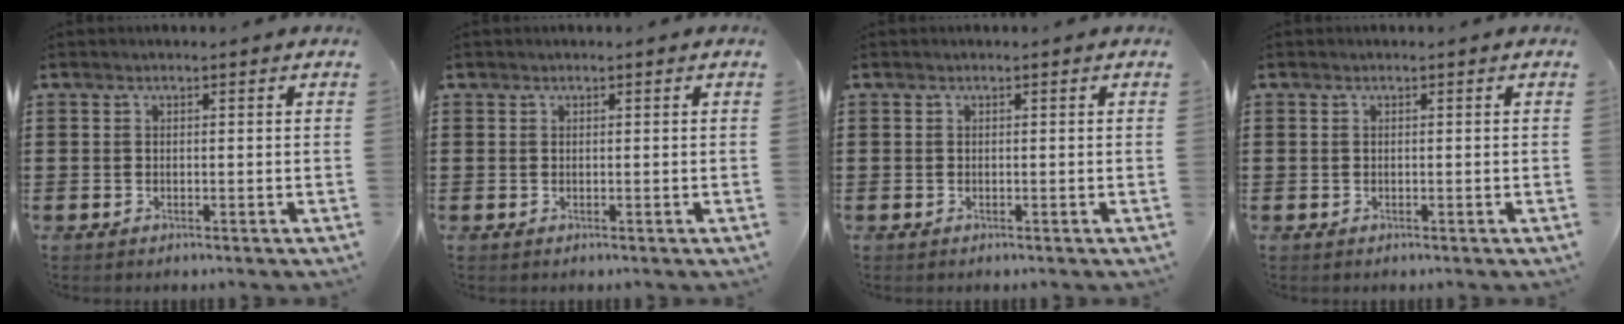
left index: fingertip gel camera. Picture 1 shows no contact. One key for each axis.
{"total": 0.0}
{"total": 0.0}
{"total": 0.0}